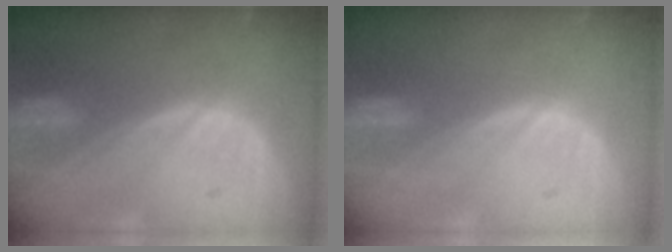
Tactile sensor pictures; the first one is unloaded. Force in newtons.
{"total": 0.0}